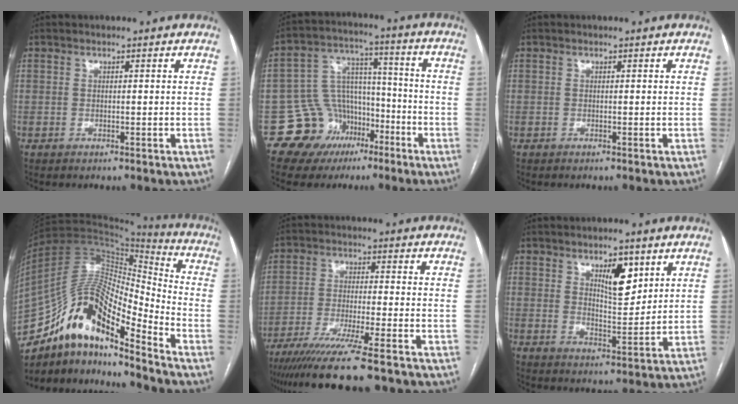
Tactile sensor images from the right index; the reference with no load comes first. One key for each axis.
{"total": 11.8, "fx": -5.8, "fy": 10.1, "fz": 2.0, "tx": -0.025, "ty": 0.077, "tz": -0.080}
{"total": 0.0}
{"total": 17.6, "fx": -12.0, "fy": 4.9, "fz": 11.9, "tx": -0.213, "ty": 0.043, "tz": -0.207}
{"total": 14.0, "fx": -11.5, "fy": -0.7, "fz": 8.0, "tx": -0.121, "ty": -0.045, "tz": -0.182}
{"total": 6.6, "fx": 3.5, "fy": 2.3, "fz": 5.1, "tx": -0.083, "ty": -0.004, "tz": 0.061}